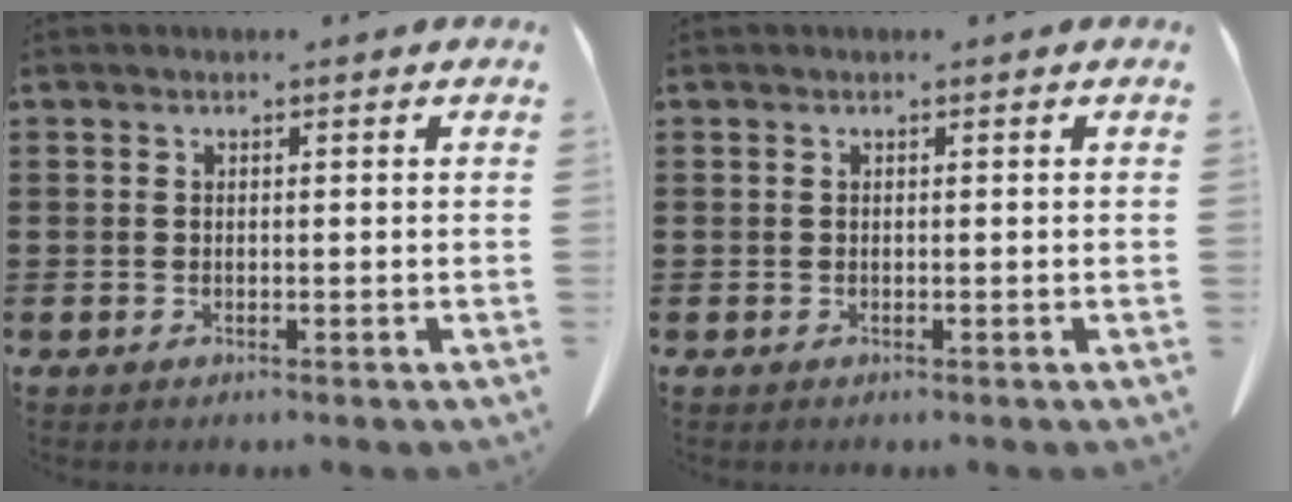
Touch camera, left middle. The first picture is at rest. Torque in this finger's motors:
{"motor_torque": [0.00, 0.00, 0.00, 0.00]}